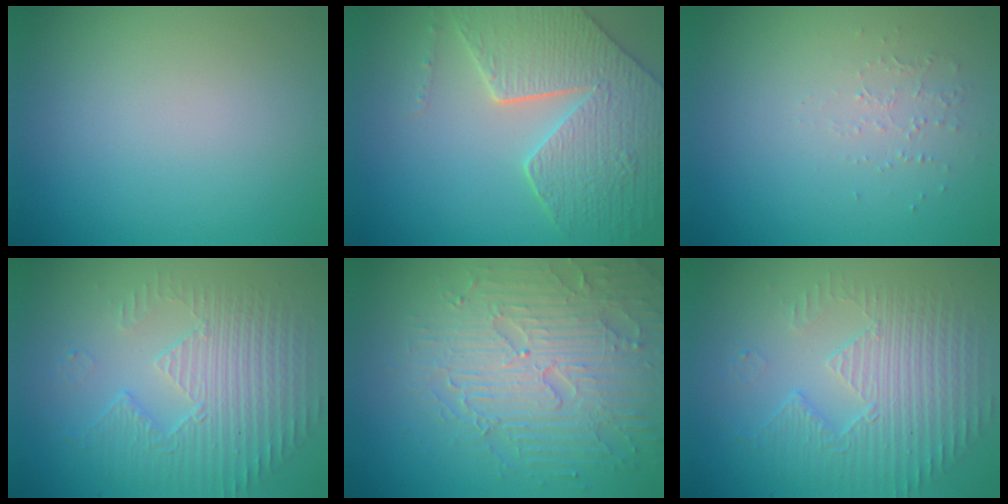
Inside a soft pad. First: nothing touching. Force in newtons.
{"total": 8.3, "press": 6.1, "slide": 5.7}
{"total": 0.8, "press": 0.5, "slide": 0.6}
{"total": 5.4, "press": 3.7, "slide": 3.9}
{"total": 7.3, "press": 5.8, "slide": 4.4}
{"total": 5.4, "press": 3.7, "slide": 3.9}